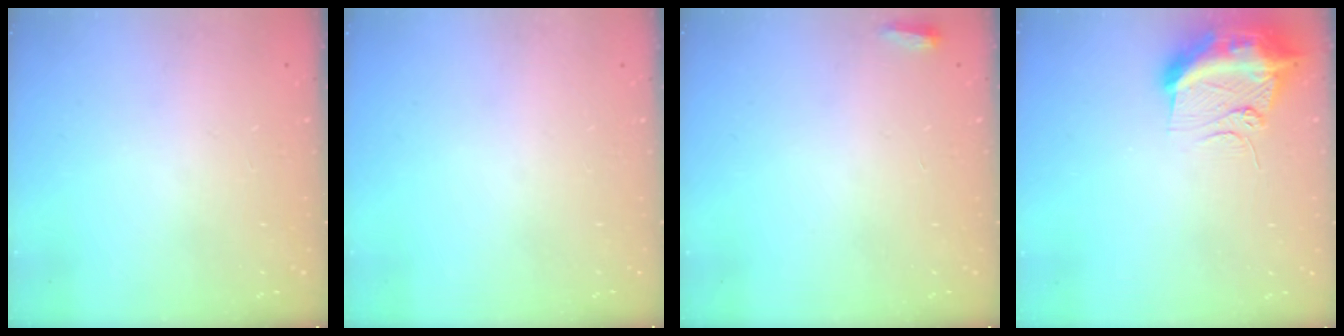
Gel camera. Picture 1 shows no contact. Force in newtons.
{"total": 0.0}
{"total": 2.5, "press": 2.3, "slide": 1.0}
{"total": 13.2, "press": 13.1, "slide": 1.4}